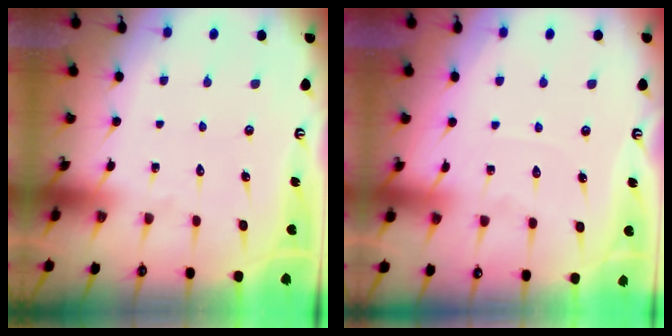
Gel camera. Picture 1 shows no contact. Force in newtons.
{"total": 3.9, "press": 3.9, "slide": 0.6}